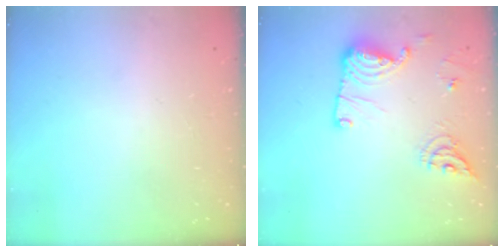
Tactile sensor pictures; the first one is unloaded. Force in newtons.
{"total": 14.5, "press": 14.5, "slide": 0.4}